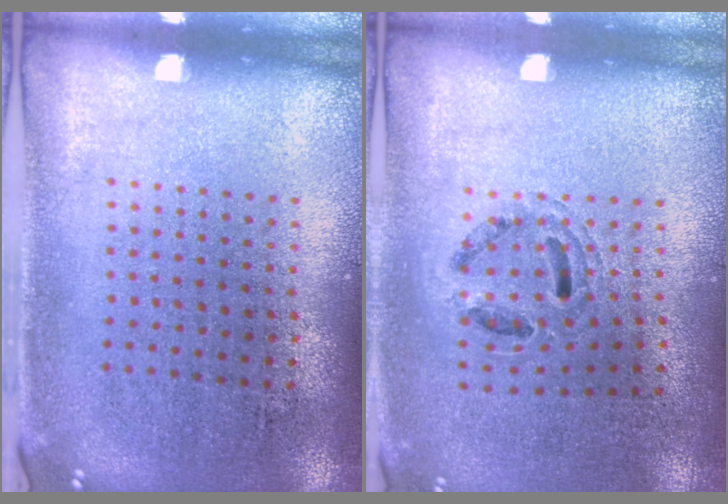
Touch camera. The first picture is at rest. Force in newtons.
{"total": 0.8, "press": 0.8, "slide": 0.3}